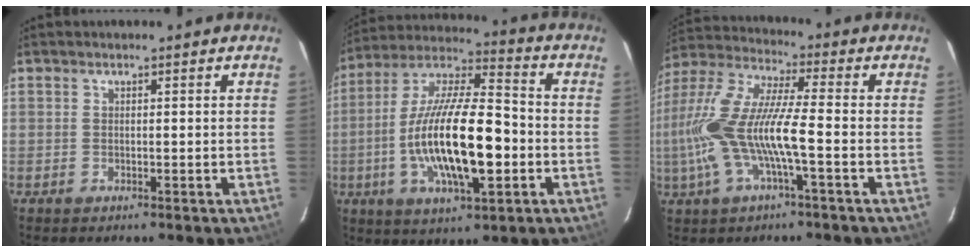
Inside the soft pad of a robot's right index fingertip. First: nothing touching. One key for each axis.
{"total": 20.7, "fx": -4.2, "fy": 6.2, "fz": 19.3, "tx": -0.368, "ty": -0.005, "tz": -0.078}
{"total": 16.8, "fx": -3.4, "fy": 3.1, "fz": 16.1, "tx": -0.323, "ty": -0.002, "tz": -0.066}